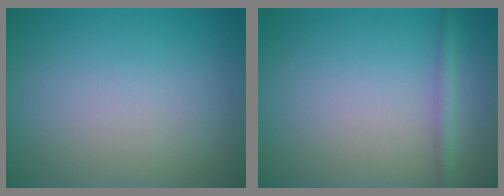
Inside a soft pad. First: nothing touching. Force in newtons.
{"total": 1.4, "press": 1.4, "slide": 0.1}